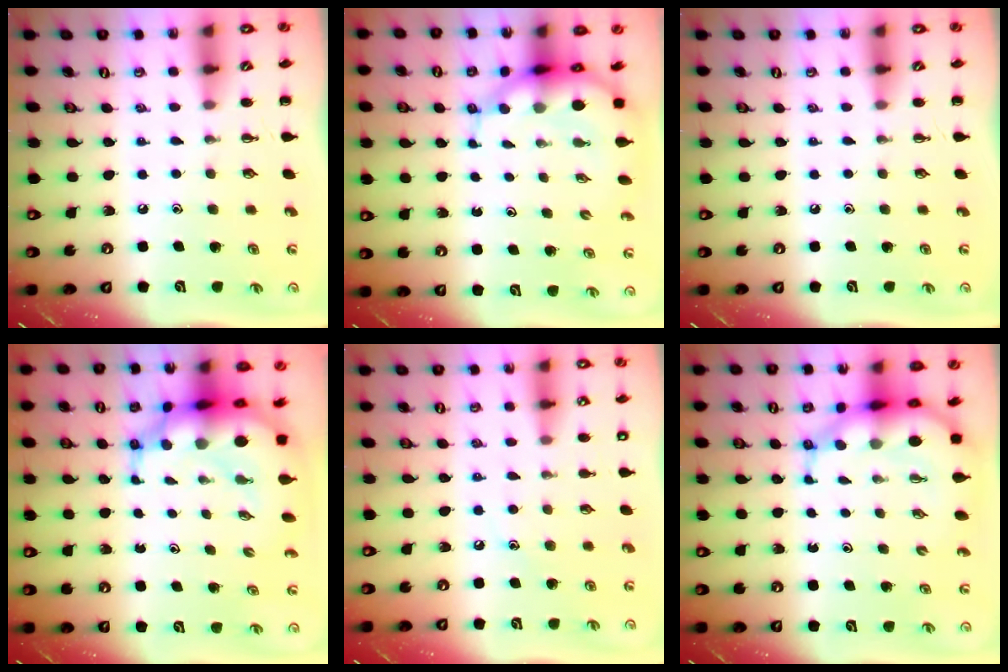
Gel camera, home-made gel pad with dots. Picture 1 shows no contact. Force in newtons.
{"total": 8.3, "press": 7.9, "slide": 2.3}
{"total": 0.0}
{"total": 12.4, "press": 12.0, "slide": 3.3}
{"total": 8.7, "press": 8.5, "slide": 1.7}
{"total": 8.8, "press": 8.4, "slide": 2.7}